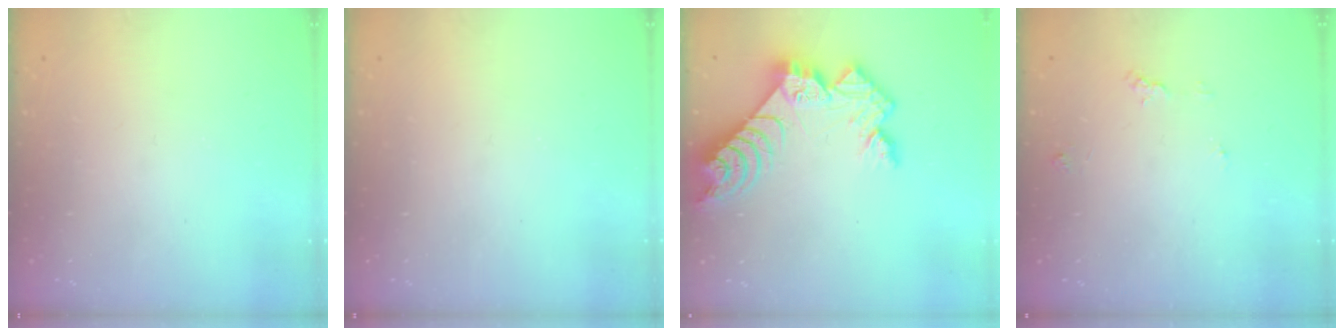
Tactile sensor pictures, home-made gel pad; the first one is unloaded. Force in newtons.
{"total": 0.0}
{"total": 11.2, "press": 11.2, "slide": 0.8}
{"total": 4.3, "press": 4.3, "slide": 0.4}